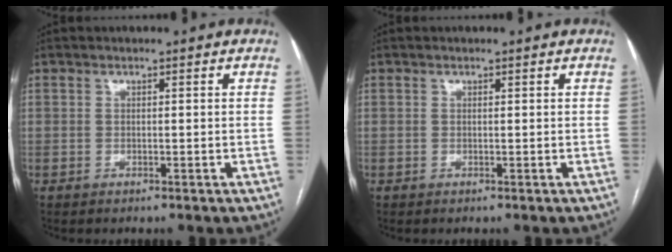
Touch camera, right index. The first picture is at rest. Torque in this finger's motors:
{"motor_torque": [0.11, -0.07, 0.05, 0.01]}